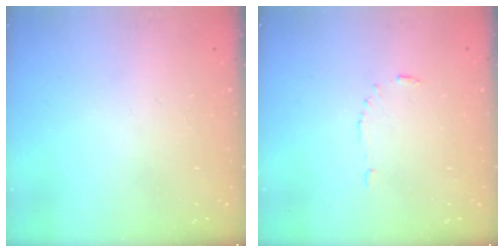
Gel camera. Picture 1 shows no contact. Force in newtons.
{"total": 3.5, "press": 3.5, "slide": 0.3}